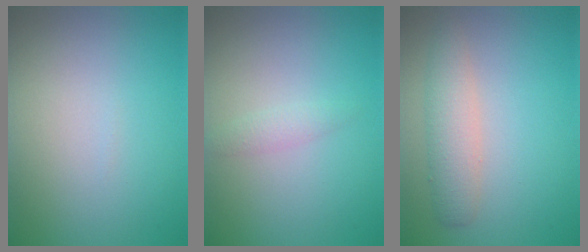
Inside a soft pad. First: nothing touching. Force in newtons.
{"total": 1.0, "press": 1.0, "slide": 0.1}
{"total": 2.9, "press": 2.9, "slide": 0.1}